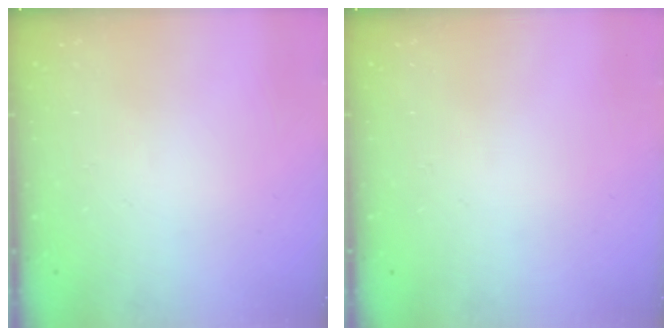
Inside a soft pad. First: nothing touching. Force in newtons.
{"total": 0.0}